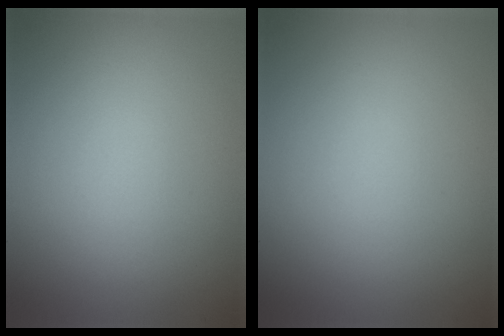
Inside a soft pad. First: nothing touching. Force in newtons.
{"total": 0.0}